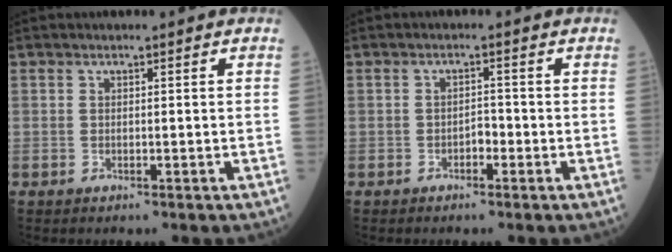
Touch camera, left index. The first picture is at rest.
{"total": 1.5, "force": [-1.0, 0.7, 0.9], "torque": [-0.009, 0.002, -0.020]}